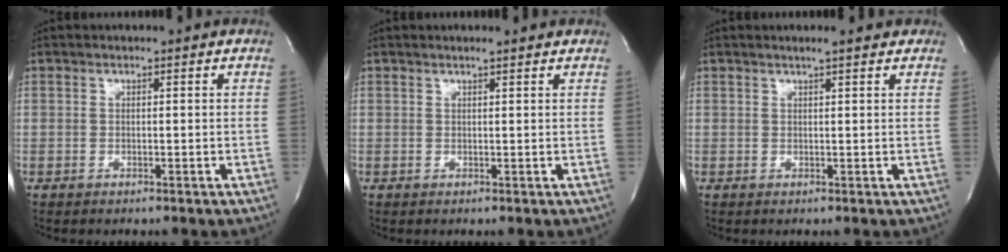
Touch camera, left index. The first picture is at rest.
{"total": 2.1, "force": [1.9, 0.3, 1.0], "torque": [-0.018, 0.011, 0.021]}
{"total": 3.3, "force": [2.7, 0.6, 1.9], "torque": [-0.026, 0.012, 0.032]}